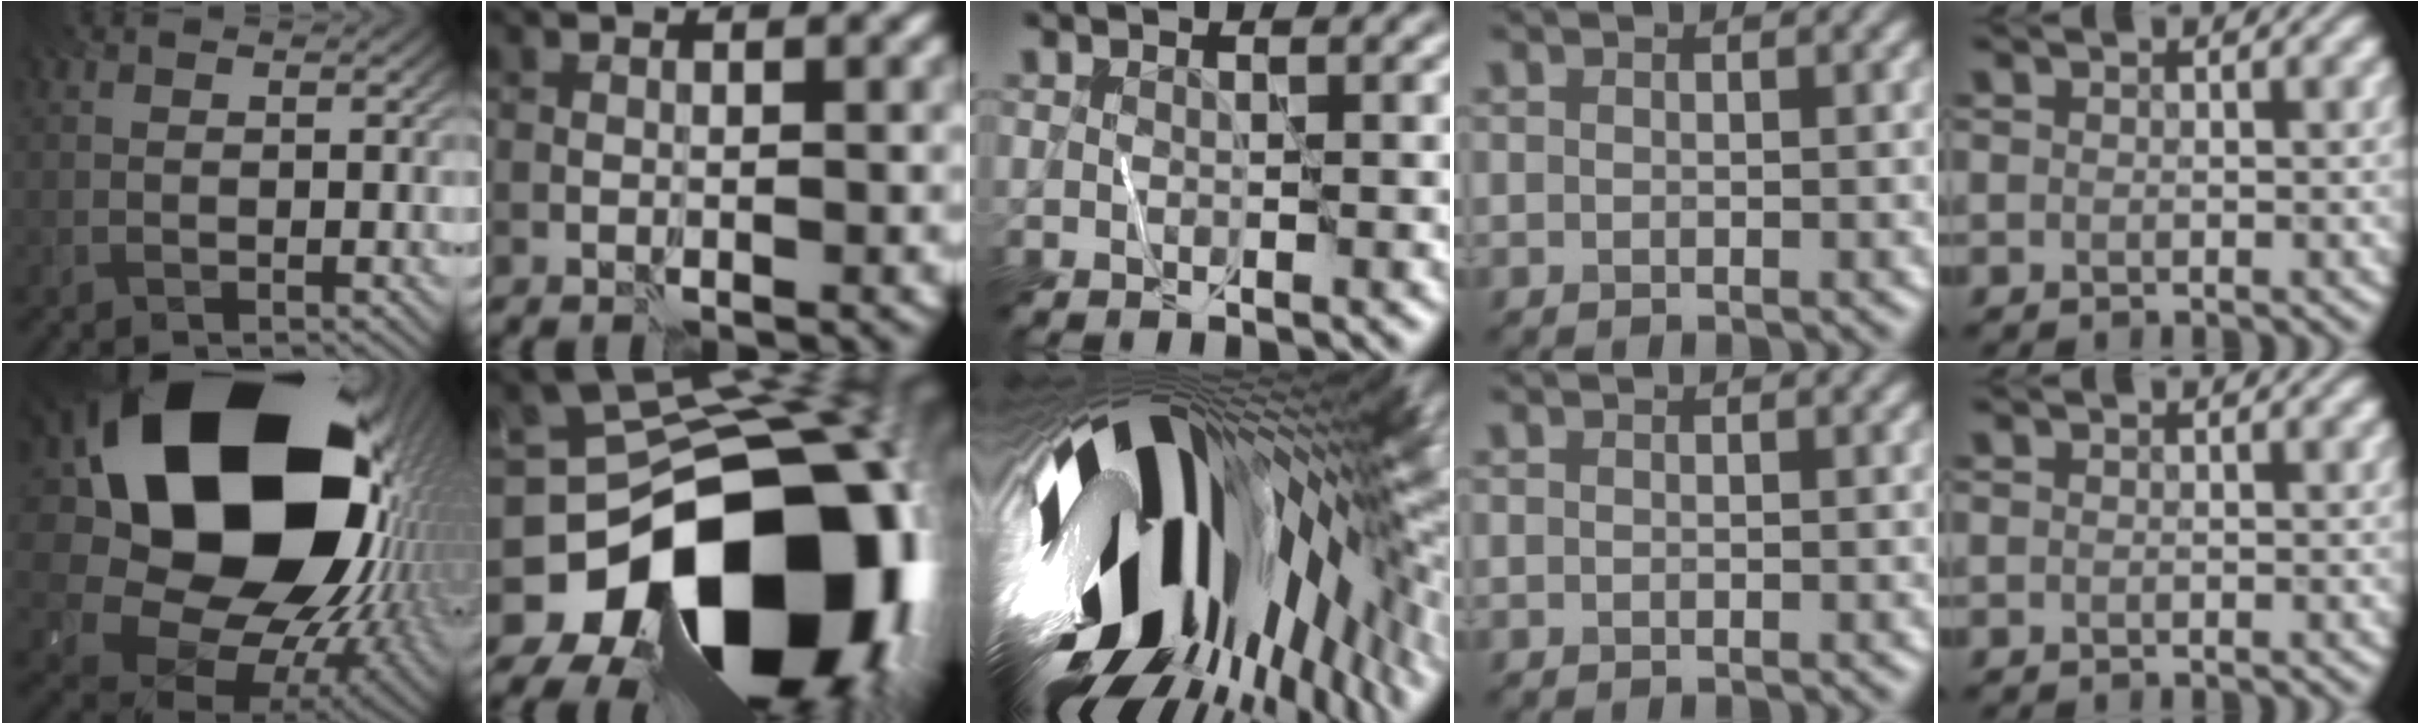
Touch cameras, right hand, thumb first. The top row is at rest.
{"thumb": {"total": 22.9, "force": [5.8, 16.8, 14.4], "torque": [-0.313, -0.057, 0.140]}, "index": {"total": 20.1, "force": [-7.7, 14.1, 12.1], "torque": [-0.172, -0.043, -0.108]}, "middle": {"total": 20.6, "force": [-1.6, 10.6, 17.6], "torque": [-0.298, -0.067, -0.027]}}